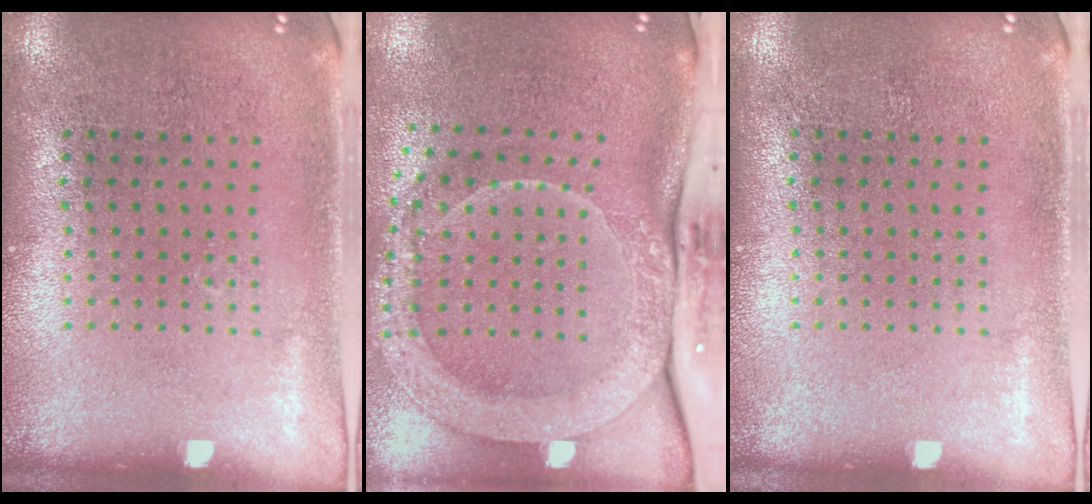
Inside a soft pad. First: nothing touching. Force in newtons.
{"total": 2.7, "press": 2.3, "slide": 1.5}
{"total": 0.0}